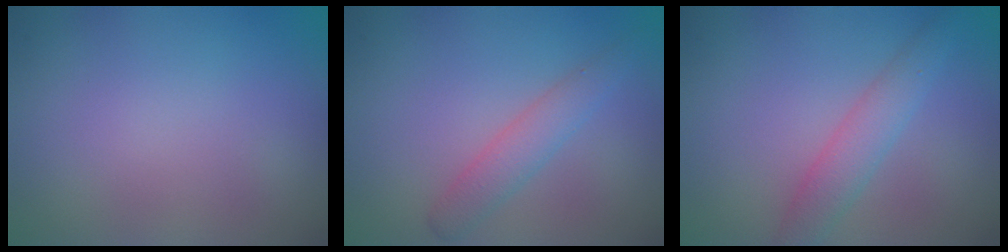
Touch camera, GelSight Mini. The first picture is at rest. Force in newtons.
{"total": 2.3, "press": 2.3, "slide": 0.2}
{"total": 2.9, "press": 2.9, "slide": 0.1}